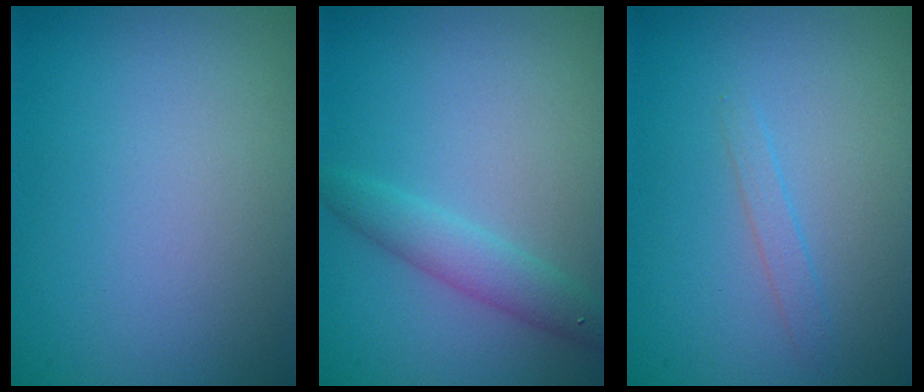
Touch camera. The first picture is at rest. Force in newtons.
{"total": 2.5, "press": 2.5, "slide": 0.2}
{"total": 0.9, "press": 0.9, "slide": 0.2}